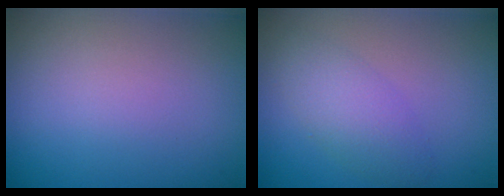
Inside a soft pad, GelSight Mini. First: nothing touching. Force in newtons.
{"total": 2.9, "press": 2.9, "slide": 0.1}